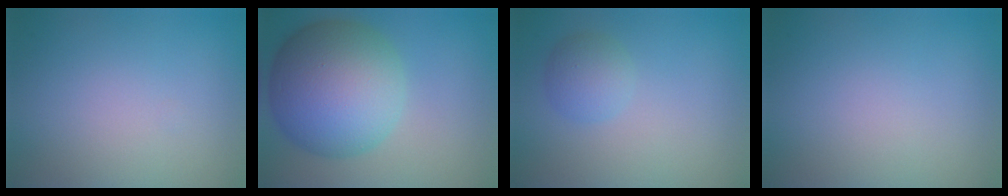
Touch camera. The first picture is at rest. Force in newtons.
{"total": 11.9, "press": 11.9, "slide": 0.2}
{"total": 2.3, "press": 2.3, "slide": 0.1}
{"total": 0.0}